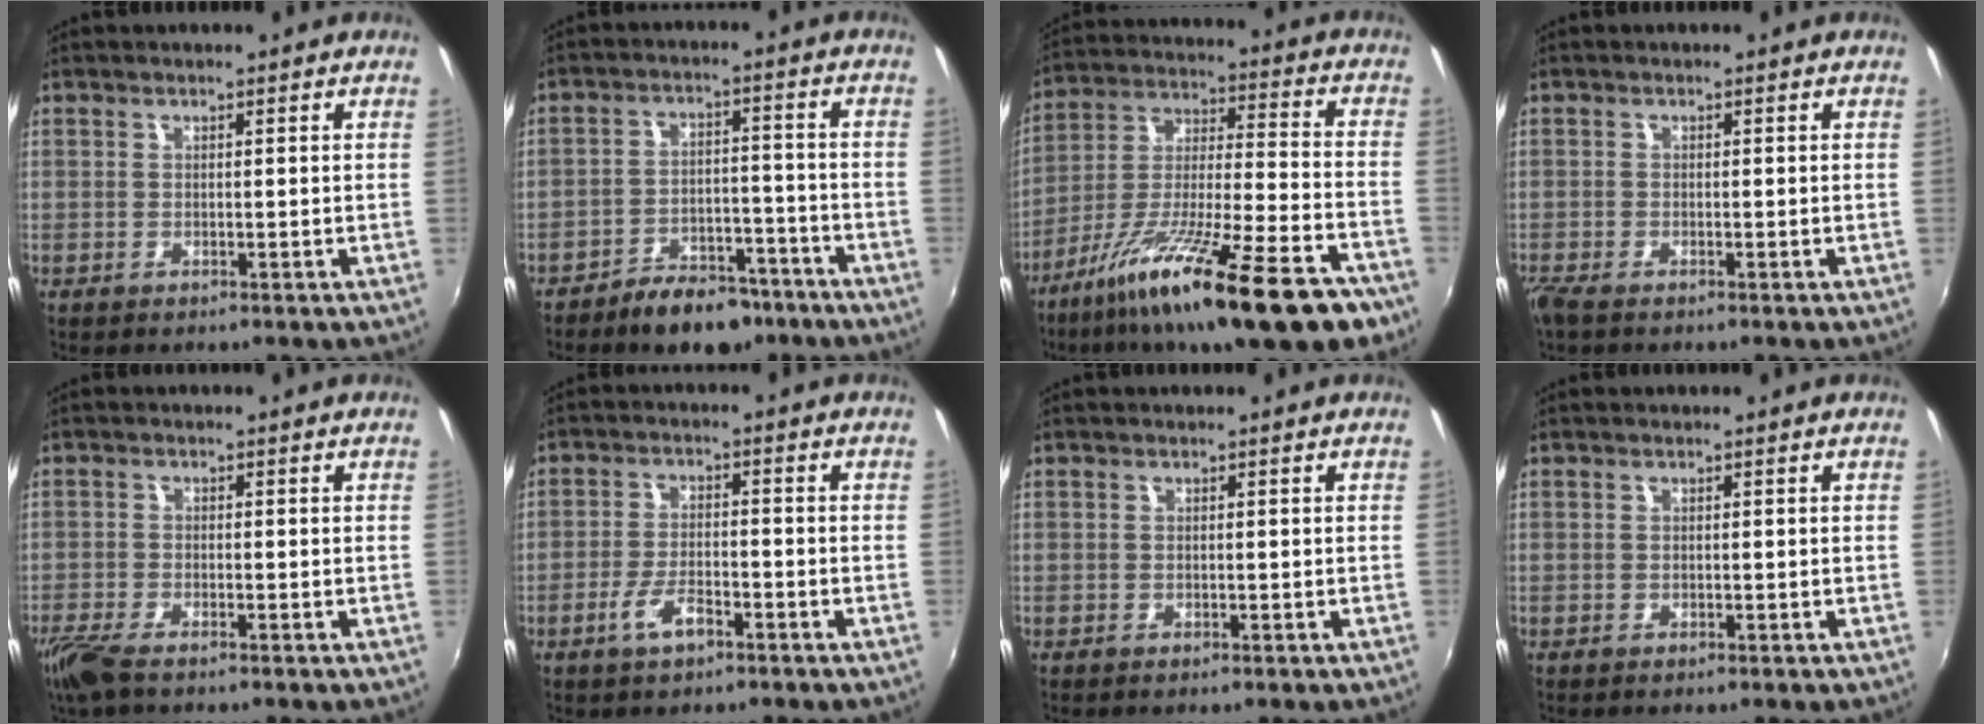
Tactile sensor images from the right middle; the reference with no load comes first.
{"total": 10.0, "force": [-7.6, 4.8, 4.3], "torque": [-0.082, 0.016, -0.106]}
{"total": 25.2, "force": [-16.1, 4.6, 18.7], "torque": [-0.325, -0.062, -0.259]}
{"total": 1.9, "force": [-1.5, 0.4, 1.1], "torque": [-0.026, -0.007, -0.034]}
{"total": 5.4, "force": [-4.1, 1.3, 3.3], "torque": [-0.089, -0.017, -0.082]}
{"total": 5.4, "force": [-3.2, 1.9, 3.8], "torque": [-0.083, -0.003, -0.059]}
{"total": 0.0}
{"total": 0.0}